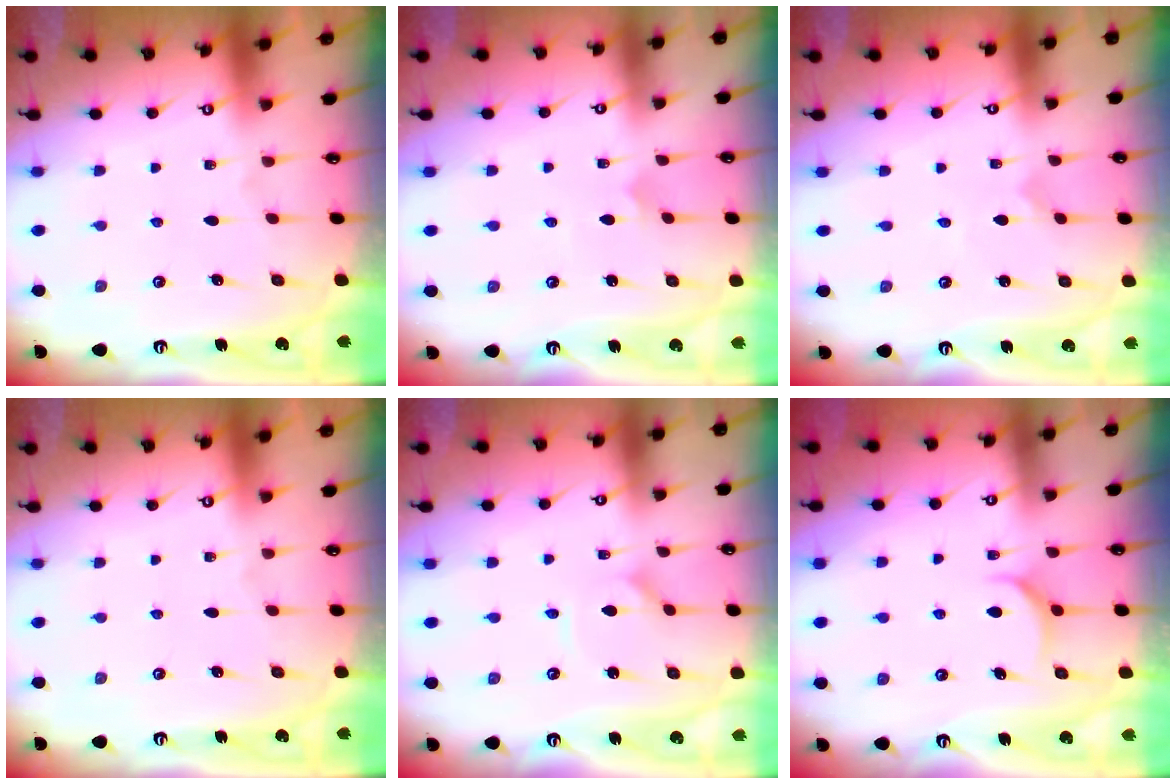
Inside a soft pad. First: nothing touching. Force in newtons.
{"total": 2.7, "press": 2.7, "slide": 0.1}
{"total": 0.0}
{"total": 0.0}
{"total": 1.9, "press": 1.9, "slide": 0.2}
{"total": 5.6, "press": 5.6, "slide": 0.6}